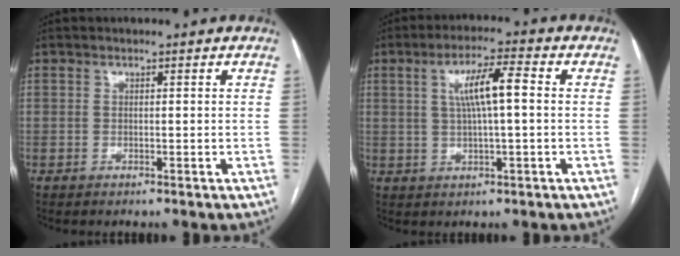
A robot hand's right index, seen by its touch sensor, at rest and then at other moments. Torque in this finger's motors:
{"motor_torque": [0.27, 0.01, 0.19, 0.06]}